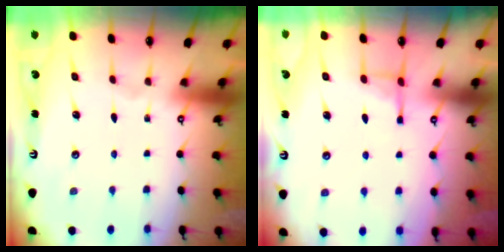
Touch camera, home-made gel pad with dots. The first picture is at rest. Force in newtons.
{"total": 4.9, "press": 4.8, "slide": 0.9}